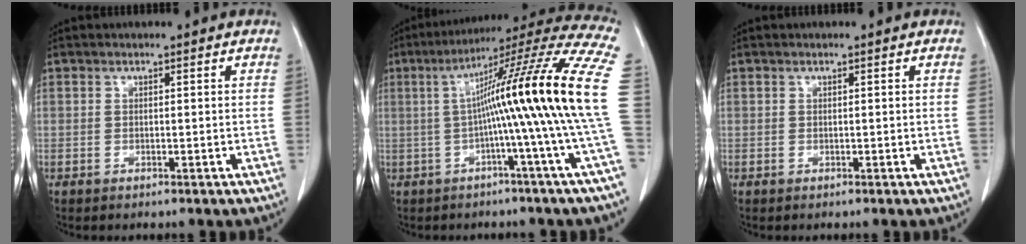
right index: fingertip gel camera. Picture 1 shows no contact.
{"total": 19.9, "force": [-0.6, -2.7, 19.7], "torque": [-0.253, 0.030, -0.028]}
{"total": 0.0}